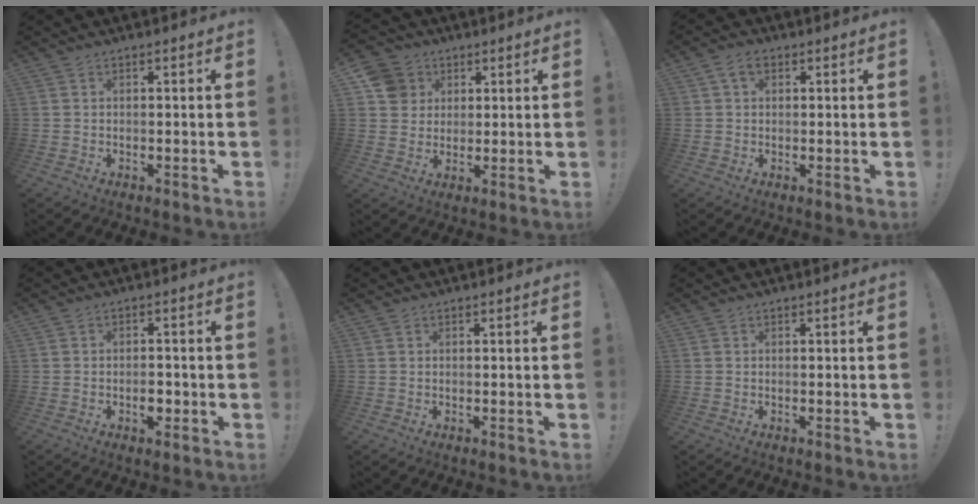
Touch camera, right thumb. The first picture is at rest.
{"total": 8.3, "force": [3.3, 7.4, 2.0], "torque": [-0.024, -0.012, 0.070]}
{"total": 4.0, "force": [1.5, 2.8, 2.4], "torque": [-0.042, 0.005, 0.028]}
{"total": 3.6, "force": [-1.5, 2.1, 2.6], "torque": [-0.023, 0.003, -0.027]}
{"total": 0.0}
{"total": 0.0}